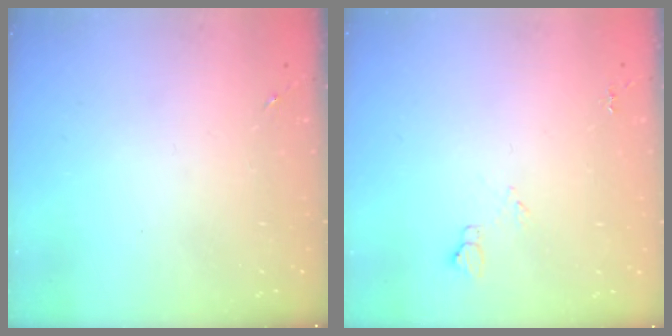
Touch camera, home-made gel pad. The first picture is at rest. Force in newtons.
{"total": 5.5, "press": 5.4, "slide": 0.7}